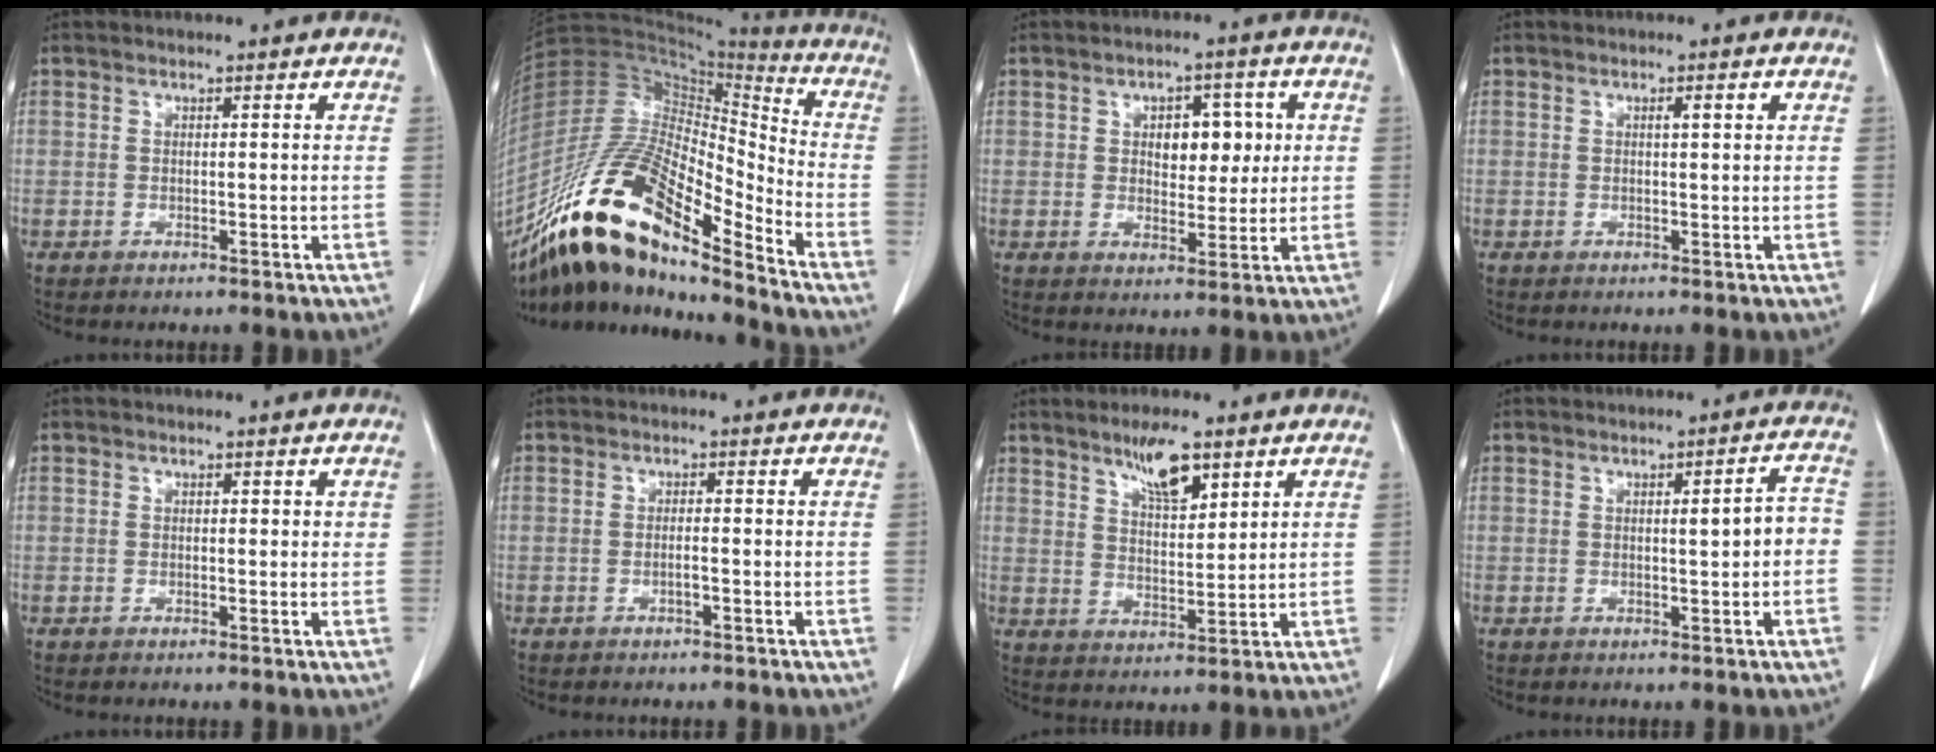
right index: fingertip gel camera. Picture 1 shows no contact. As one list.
[{"total": 23.2, "force": [-15.7, 4.9, 16.3], "torque": [-0.323, -0.007, -0.285]}, {"total": 6.6, "force": [1.5, 3.7, 5.3], "torque": [-0.066, 0.013, 0.027]}, {"total": 1.8, "force": [0.7, 0.2, 1.6], "torque": [-0.026, 0.001, 0.011]}, {"total": 0.8, "force": [0.6, 0.4, 0.4], "torque": [0.003, -0.002, 0.006]}, {"total": 0.9, "force": [-0.3, 0.0, 0.8], "torque": [-0.018, 0.000, -0.005]}, {"total": 6.7, "force": [4.6, 1.4, 4.7], "torque": [-0.085, -0.002, 0.082]}, {"total": 4.0, "force": [-0.1, 0.8, 3.9], "torque": [-0.052, 0.011, 0.000]}]